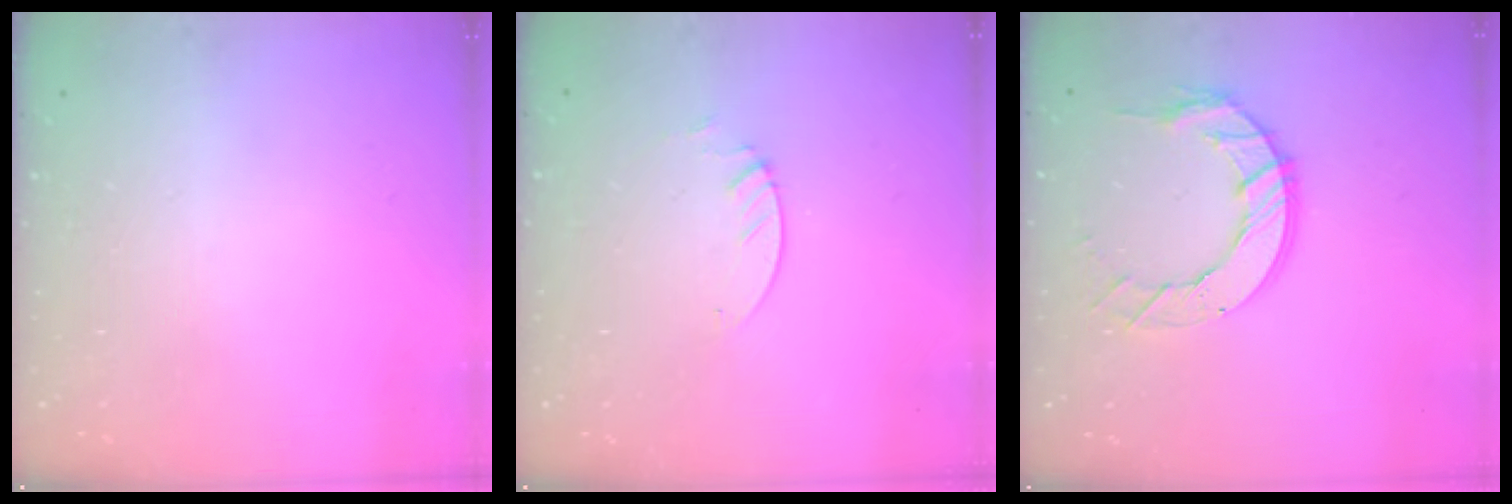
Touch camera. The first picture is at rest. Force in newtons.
{"total": 1.3, "press": 1.3, "slide": 0.1}
{"total": 10.7, "press": 10.6, "slide": 1.1}